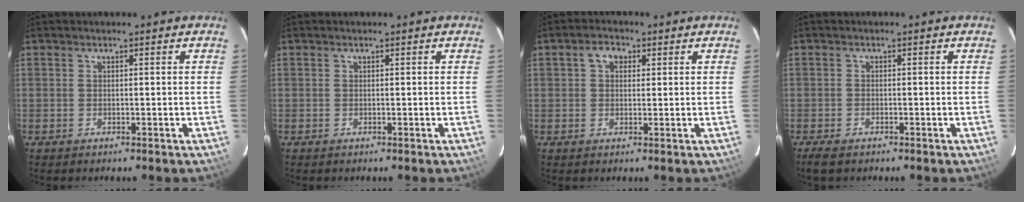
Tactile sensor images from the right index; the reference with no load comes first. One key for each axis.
{"total": 0.0}
{"total": 3.1, "fx": 1.0, "fy": 2.4, "fz": 1.6, "tx": -0.025, "ty": 0.013, "tz": 0.017}
{"total": 3.0, "fx": -2.3, "fy": 1.2, "fz": 1.5, "tx": -0.040, "ty": -0.009, "tz": -0.043}